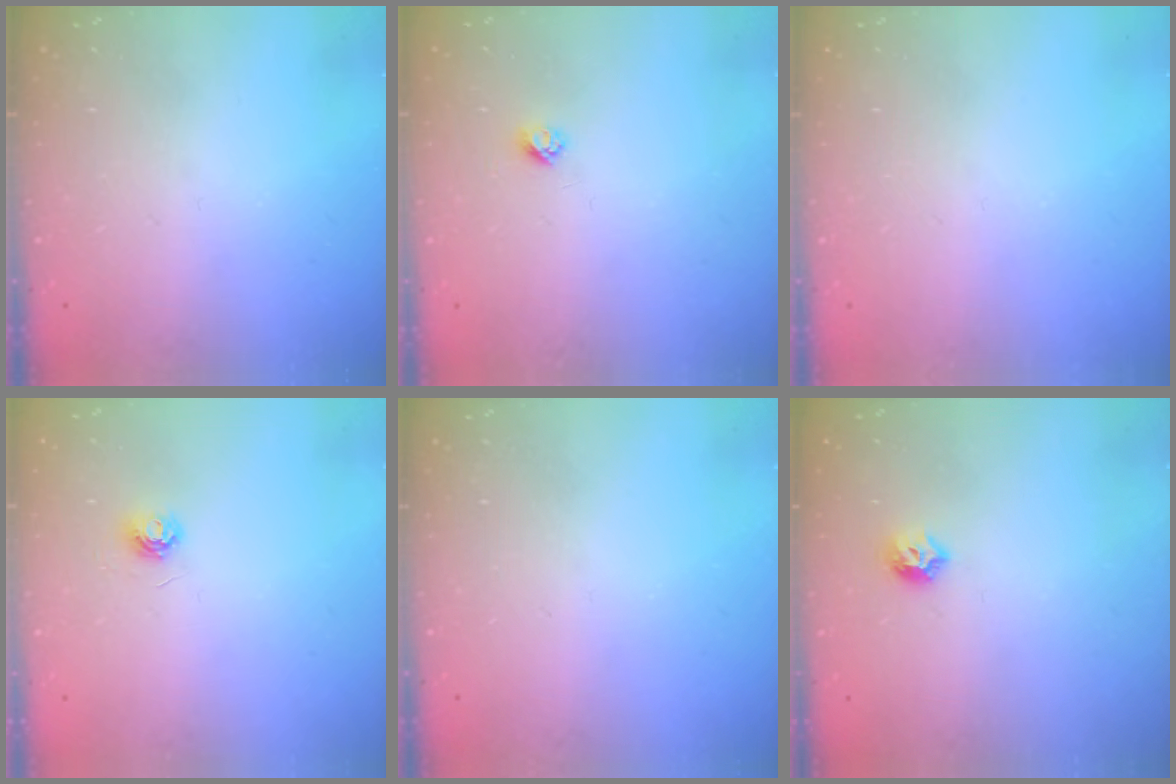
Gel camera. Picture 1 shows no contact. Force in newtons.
{"total": 2.7, "press": 2.6, "slide": 0.3}
{"total": 0.0}
{"total": 4.5, "press": 4.5, "slide": 0.5}
{"total": 0.0}
{"total": 6.4, "press": 6.3, "slide": 0.9}